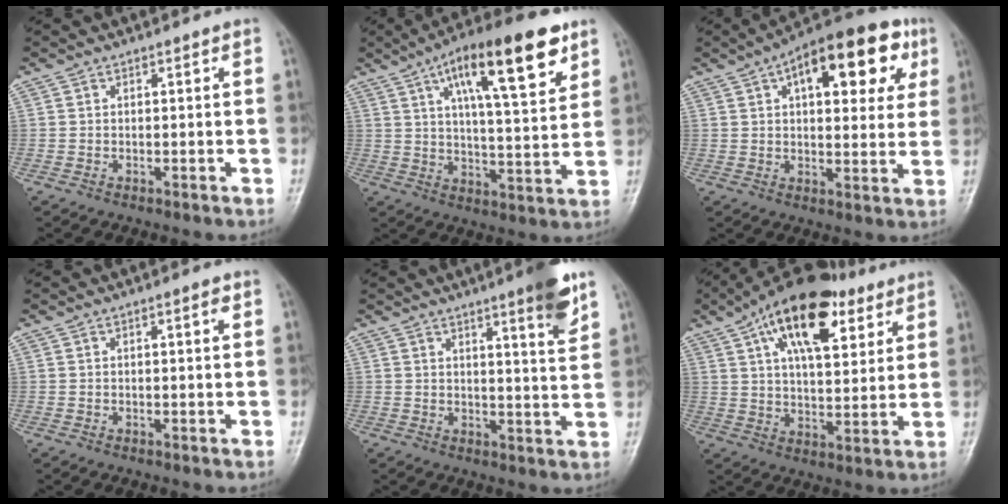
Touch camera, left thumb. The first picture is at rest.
{"total": 19.0, "force": [9.7, 5.5, 15.4], "torque": [-0.215, -0.024, 0.150]}
{"total": 19.1, "force": [7.7, 9.0, 15.0], "torque": [-0.170, 0.008, 0.101]}
{"total": 1.3, "force": [0.5, 0.2, 1.2], "torque": [-0.018, 0.001, 0.007]}
{"total": 7.9, "force": [4.9, 0.6, 6.2], "torque": [-0.077, -0.031, 0.066]}
{"total": 19.5, "force": [9.8, 9.1, 14.2], "torque": [-0.203, -0.017, 0.159]}